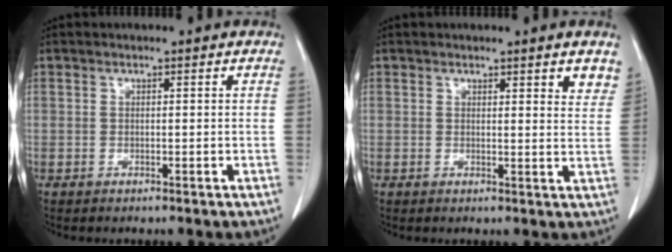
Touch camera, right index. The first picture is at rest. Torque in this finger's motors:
{"motor_torque": [0.18, -0.01, 0.01, 0.01]}